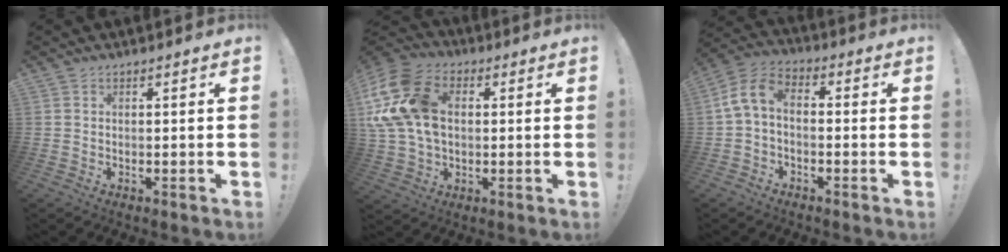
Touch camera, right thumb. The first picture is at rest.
{"total": 19.5, "force": [3.7, 13.8, 13.2], "torque": [-0.258, 0.002, 0.072]}
{"total": 7.6, "force": [-0.4, 4.6, 6.0], "torque": [-0.128, 0.008, -0.003]}